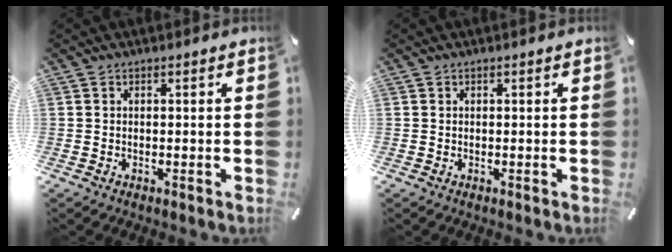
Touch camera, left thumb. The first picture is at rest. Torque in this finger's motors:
{"motor_torque": [0.00, 0.00, -0.01, 0.01, 0.00]}